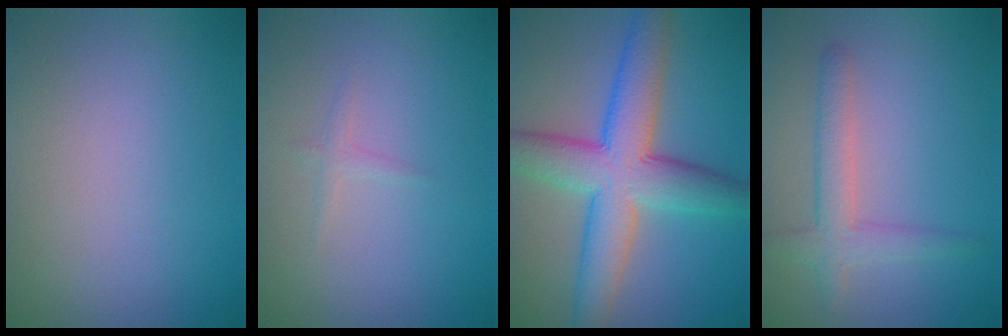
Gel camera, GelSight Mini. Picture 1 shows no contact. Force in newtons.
{"total": 0.8, "press": 0.8, "slide": 0.0}
{"total": 8.6, "press": 8.6, "slide": 0.3}
{"total": 3.0, "press": 3.0, "slide": 0.1}